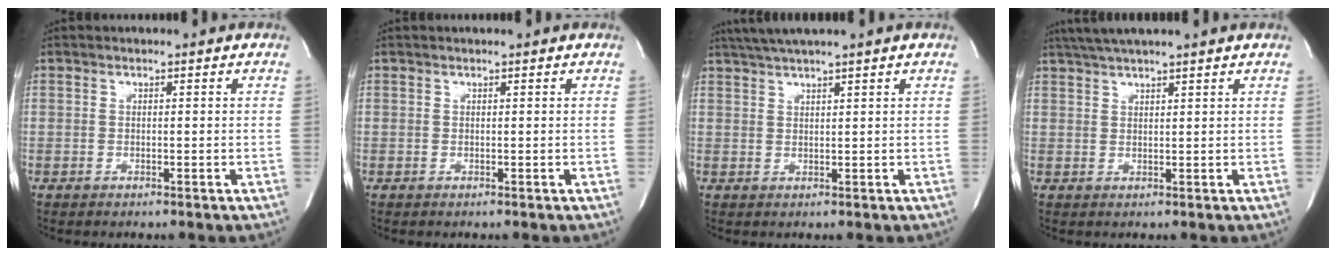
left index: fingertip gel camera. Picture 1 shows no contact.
{"total": 0.5, "force": [0.5, 0.0, 0.1], "torque": [-0.002, 0.002, 0.005]}
{"total": 4.5, "force": [3.6, -1.0, 2.5], "torque": [-0.048, 0.015, 0.069]}
{"total": 6.0, "force": [5.1, -0.7, 3.2], "torque": [-0.057, 0.026, 0.084]}